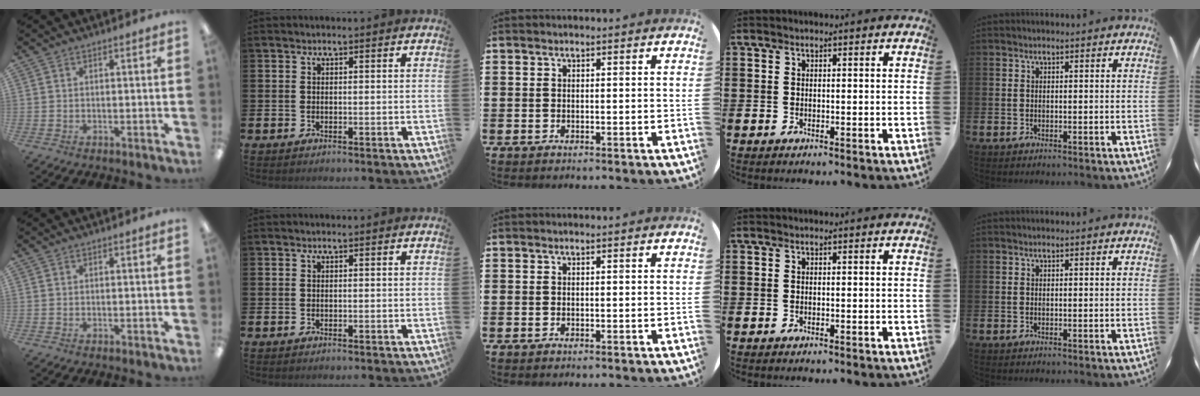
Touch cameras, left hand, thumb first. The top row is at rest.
{}